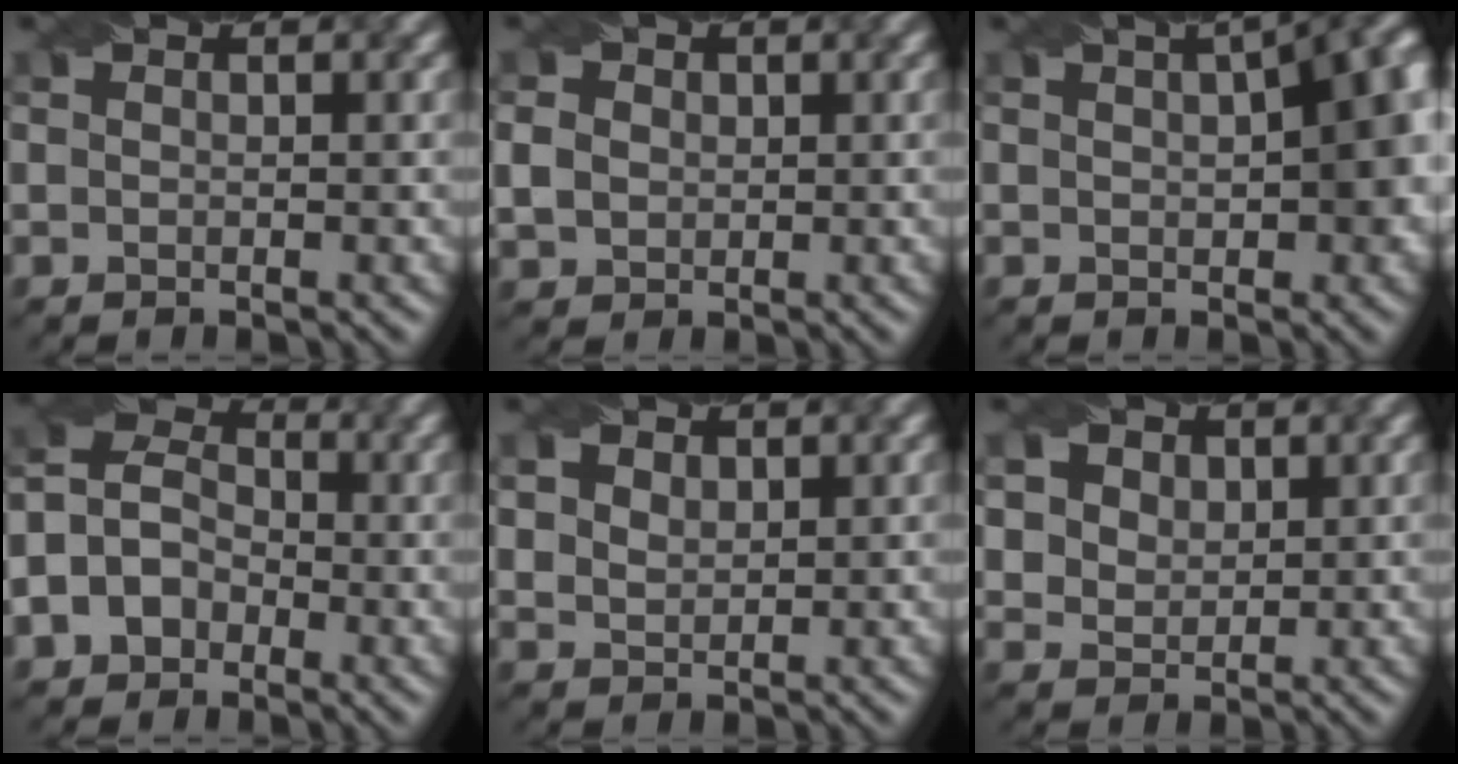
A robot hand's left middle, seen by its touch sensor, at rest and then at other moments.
{"total": 2.3, "force": [0.2, 2.0, 1.0], "torque": [-0.021, -0.001, 0.006]}
{"total": 8.1, "force": [1.1, 3.4, 7.3], "torque": [-0.076, 0.017, 0.015]}
{"total": 6.7, "force": [-2.0, 5.2, 3.6], "torque": [-0.055, 0.007, -0.045]}
{"total": 3.4, "force": [1.9, 2.3, 1.5], "torque": [-0.043, 0.010, 0.034]}
{"total": 7.2, "force": [3.9, 5.0, 3.3], "torque": [-0.078, 0.014, 0.061]}